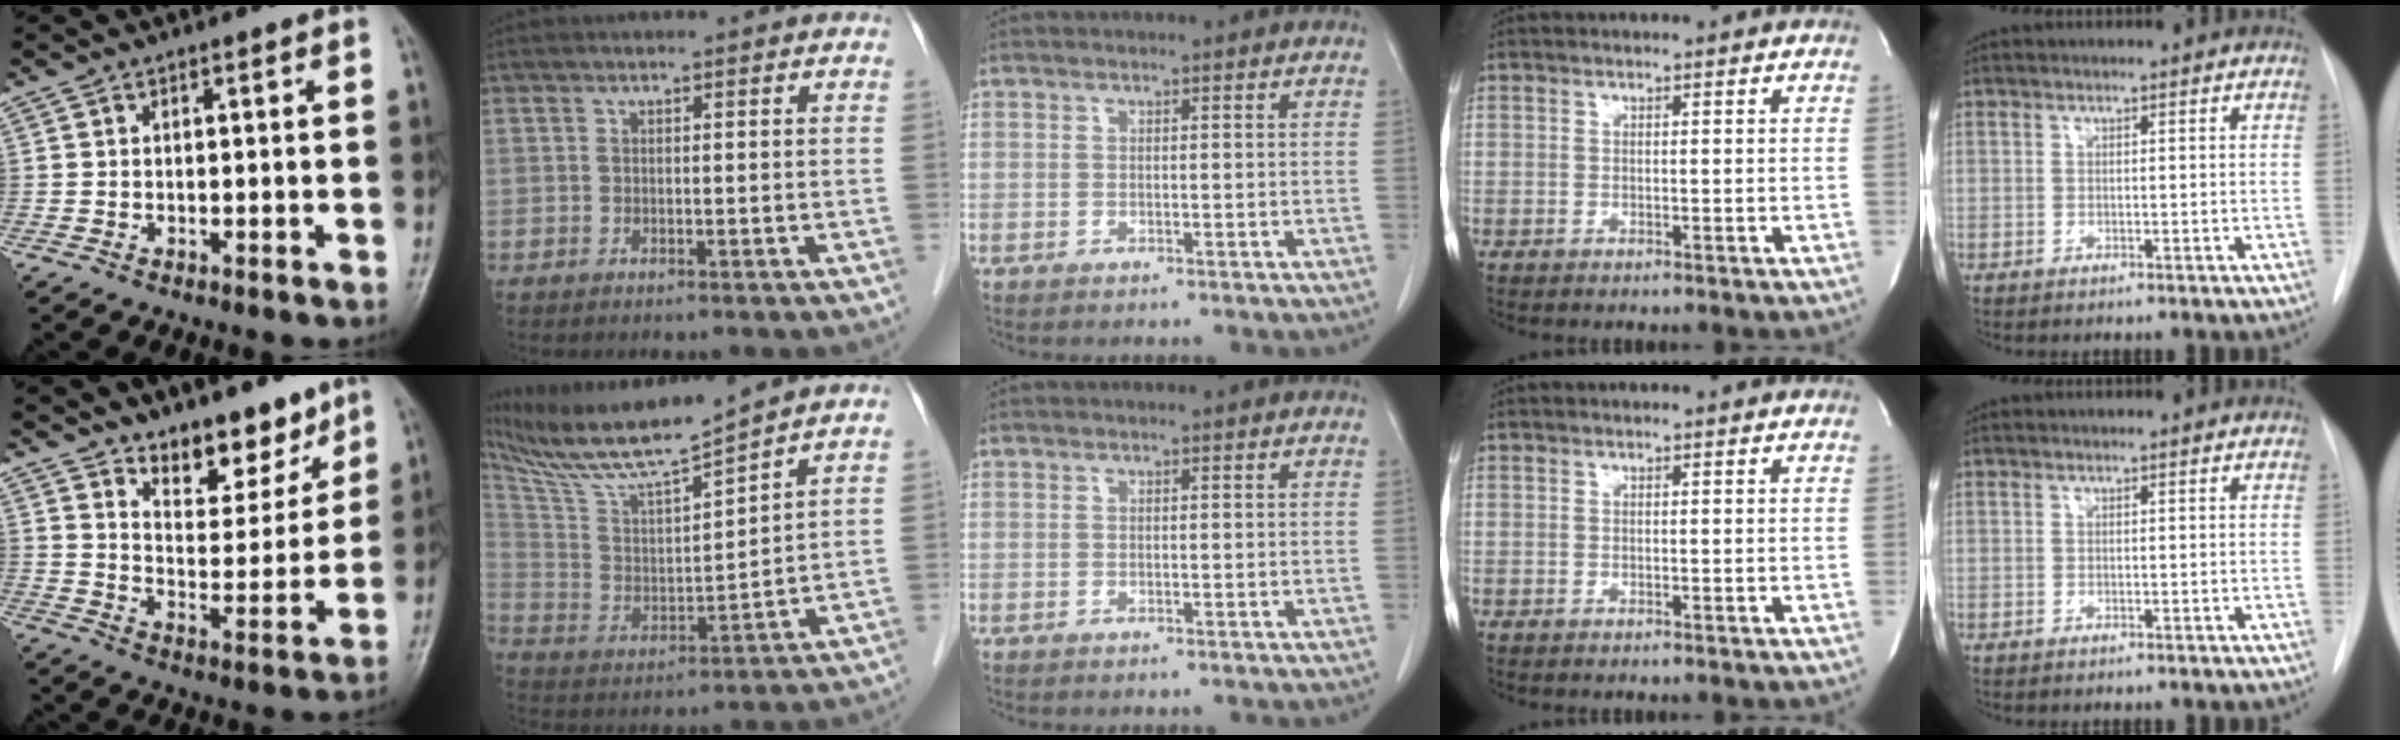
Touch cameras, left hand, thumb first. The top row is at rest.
{"thumb": {"total": 10.6, "force": [8.4, 4.6, 4.6], "torque": [-0.034, -0.069, 0.143]}, "index": {"total": 15.0, "force": [13.1, -0.6, 7.2], "torque": [-0.142, 0.007, 0.249]}}